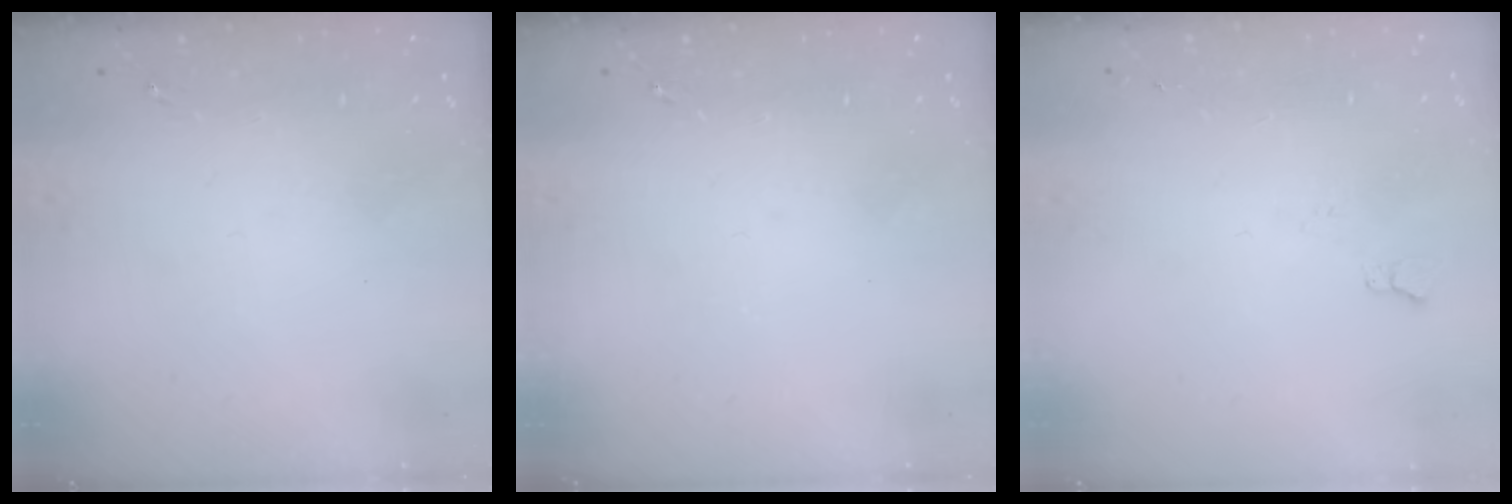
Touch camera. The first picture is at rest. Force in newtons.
{"total": 0.0}
{"total": 4.6, "press": 4.5, "slide": 0.6}